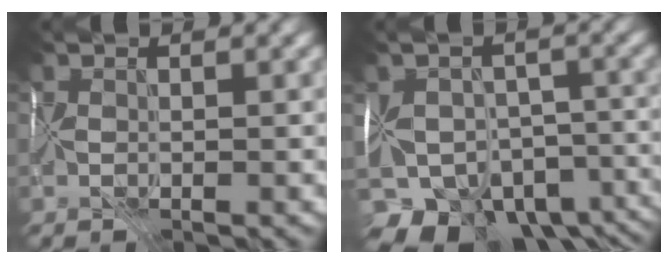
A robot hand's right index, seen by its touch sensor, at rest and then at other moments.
{"total": 12.0, "force": [-7.2, 8.1, 5.1], "torque": [-0.087, -0.018, -0.095]}